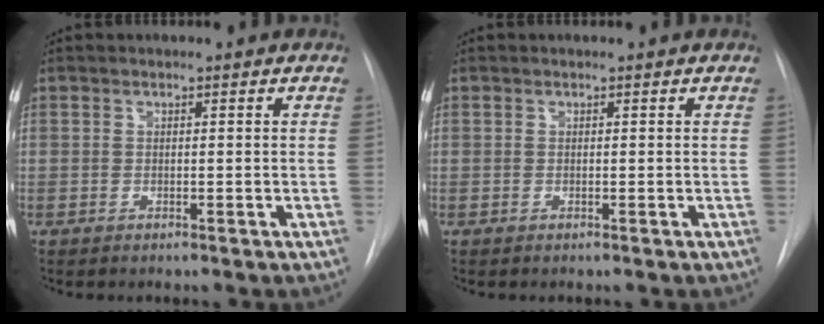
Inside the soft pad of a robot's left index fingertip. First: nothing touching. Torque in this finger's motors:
{"motor_torque": [0.19, 0.02, 0.05, 0.01]}